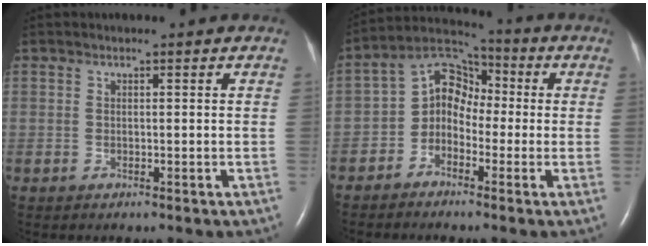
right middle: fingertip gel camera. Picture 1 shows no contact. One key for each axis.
{"total": 6.7, "fx": -1.7, "fy": 5.4, "fz": 3.7, "tx": -0.062, "ty": 0.031, "tz": -0.046}